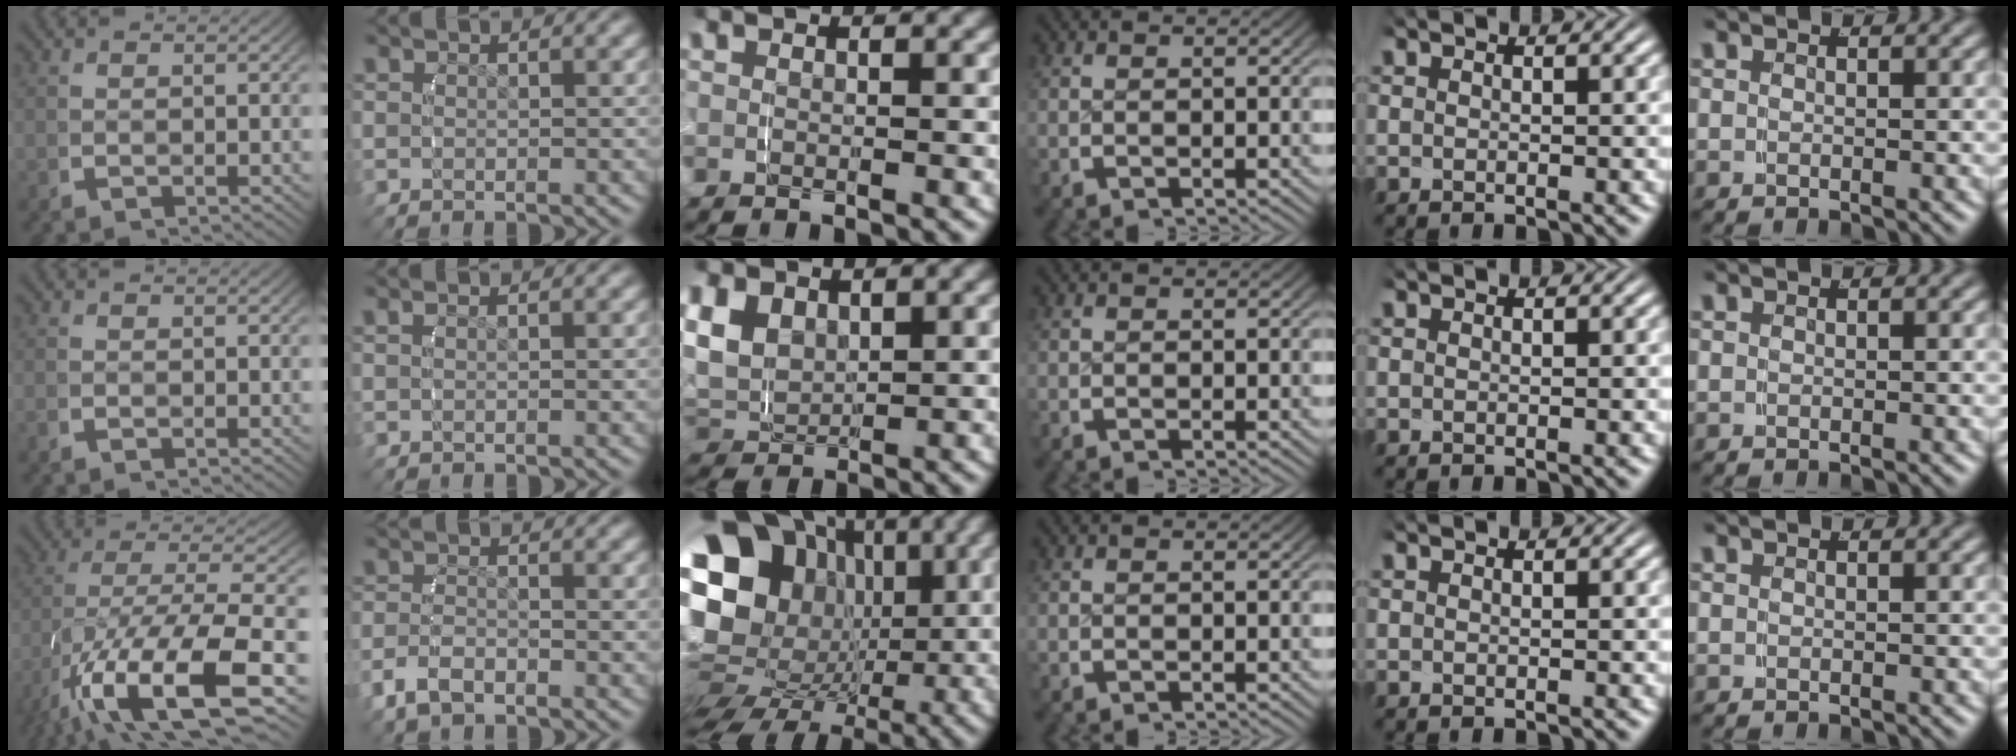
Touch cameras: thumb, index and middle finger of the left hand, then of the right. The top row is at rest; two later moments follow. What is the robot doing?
{"motion": "grasp_and_lifting", "object": "towel"}